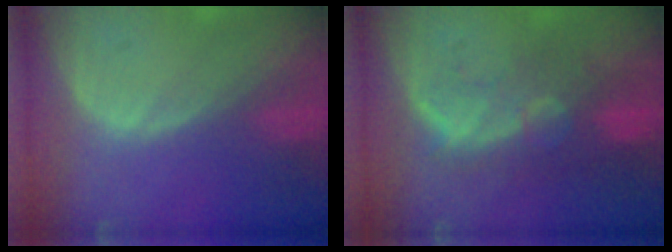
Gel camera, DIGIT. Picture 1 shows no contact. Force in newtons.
{"total": 10.0, "press": 8.6, "slide": 5.1}